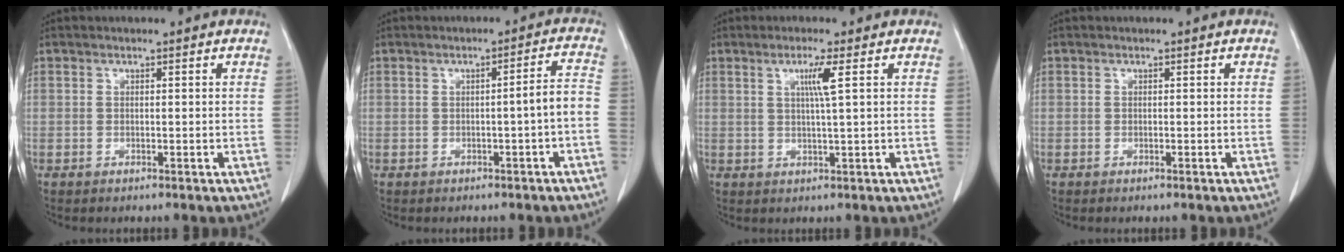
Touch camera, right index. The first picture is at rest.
{"total": 3.7, "force": [-1.2, -0.2, 3.5], "torque": [-0.044, 0.011, -0.017]}
{"total": 3.6, "force": [1.2, -0.7, 3.3], "torque": [-0.063, -0.003, 0.023]}
{"total": 0.0}